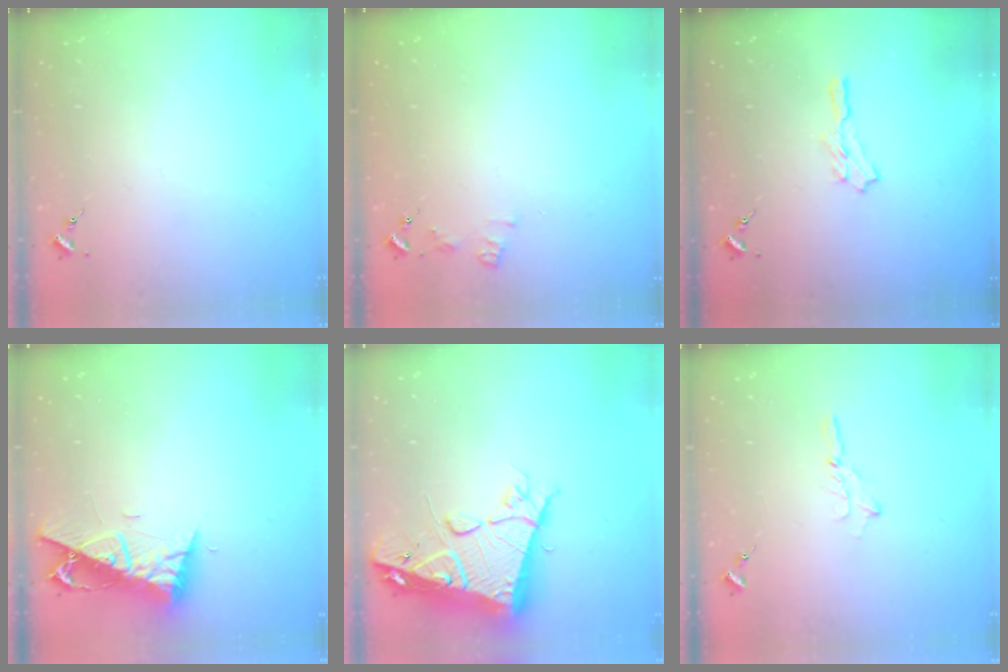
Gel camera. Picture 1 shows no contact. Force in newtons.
{"total": 5.2, "press": 5.2, "slide": 0.7}
{"total": 5.5, "press": 5.5, "slide": 0.6}
{"total": 9.4, "press": 9.3, "slide": 1.3}
{"total": 18.3, "press": 18.1, "slide": 2.1}
{"total": 2.0, "press": 2.0, "slide": 0.2}